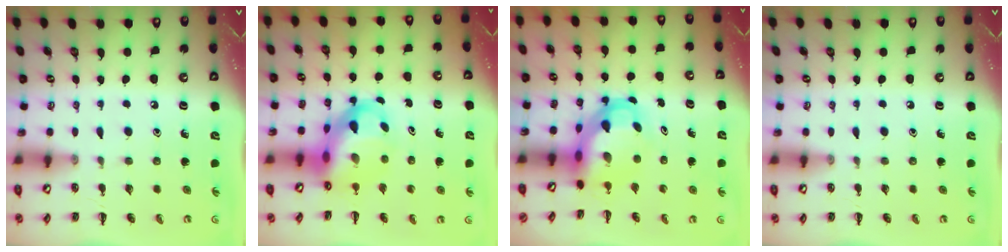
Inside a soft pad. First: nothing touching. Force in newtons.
{"total": 10.5, "press": 10.1, "slide": 3.1}
{"total": 5.5, "press": 5.3, "slide": 1.4}
{"total": 0.0}